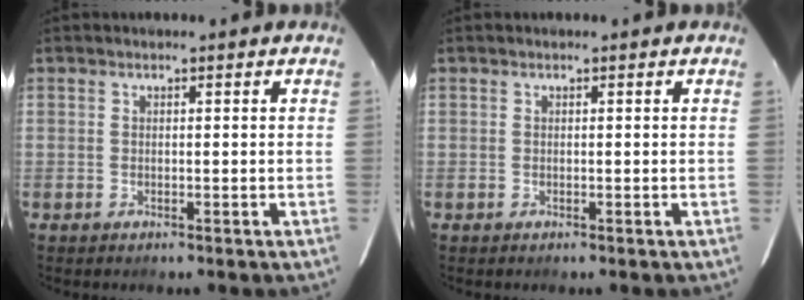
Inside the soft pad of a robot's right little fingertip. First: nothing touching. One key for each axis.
{"total": 0.0}